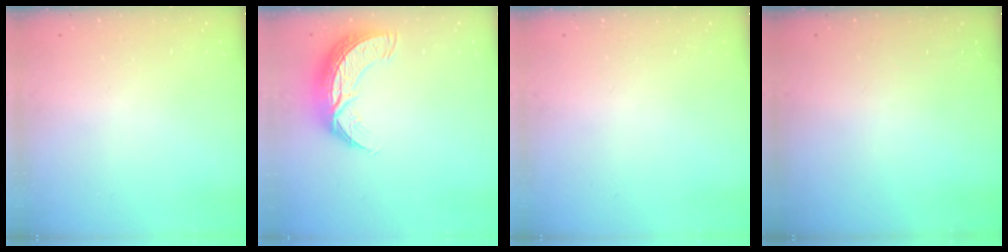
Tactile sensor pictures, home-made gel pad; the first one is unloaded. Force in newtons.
{"total": 10.8, "press": 10.7, "slide": 1.0}
{"total": 0.0}
{"total": 0.0}